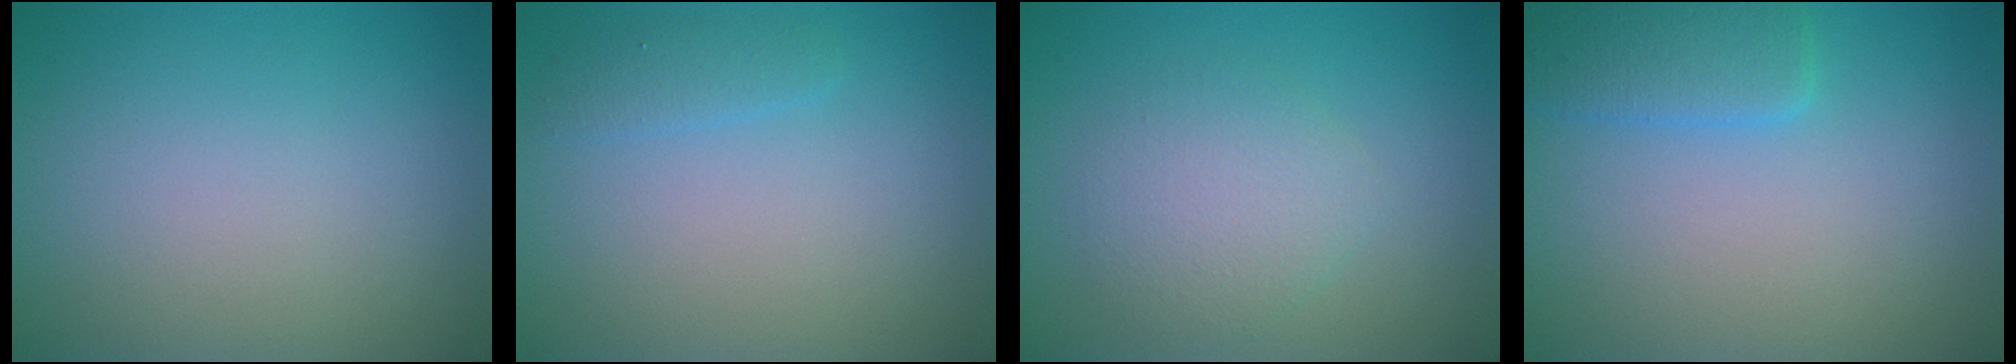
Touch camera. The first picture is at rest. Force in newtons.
{"total": 1.2, "press": 1.2, "slide": 0.1}
{"total": 3.0, "press": 3.0, "slide": 0.1}
{"total": 2.9, "press": 2.9, "slide": 0.1}